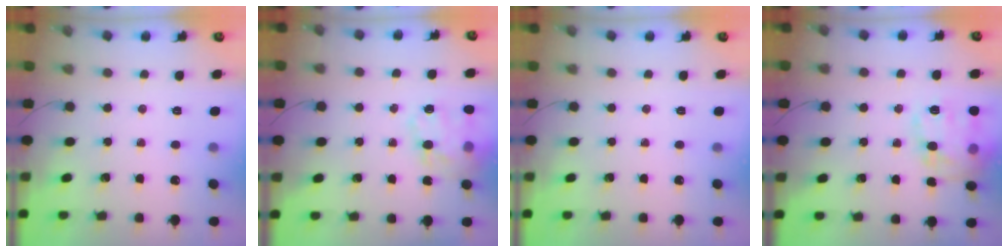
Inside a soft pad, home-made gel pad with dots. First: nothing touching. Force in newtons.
{"total": 16.9, "press": 16.5, "slide": 3.4}
{"total": 0.0}
{"total": 17.6, "press": 17.6, "slide": 1.1}